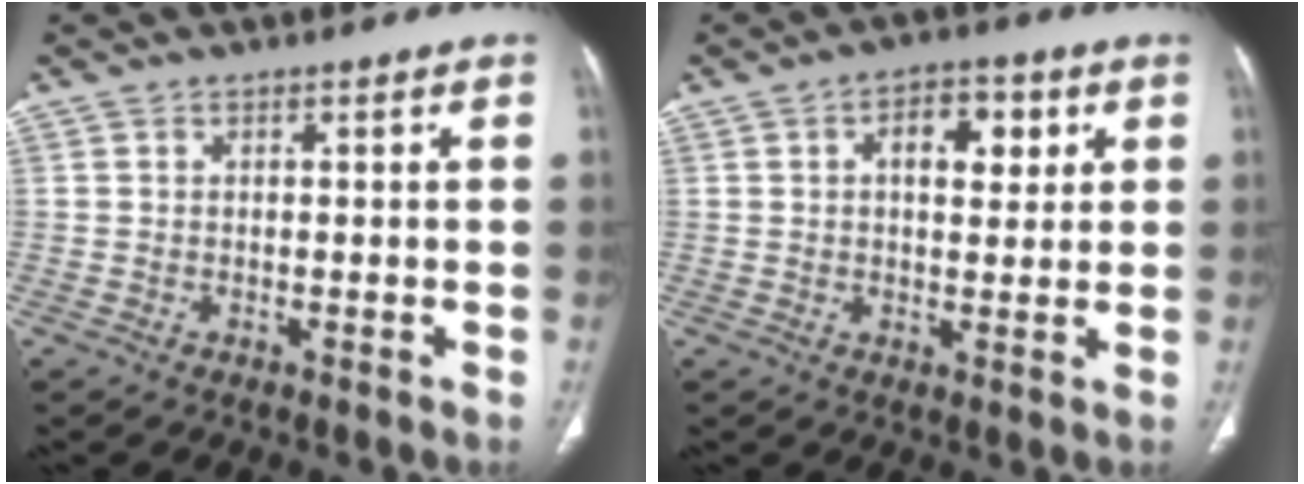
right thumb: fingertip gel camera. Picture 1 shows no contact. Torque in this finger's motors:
{"motor_torque": [-0.78, 0.45, 0.15, 0.20, 0.09]}